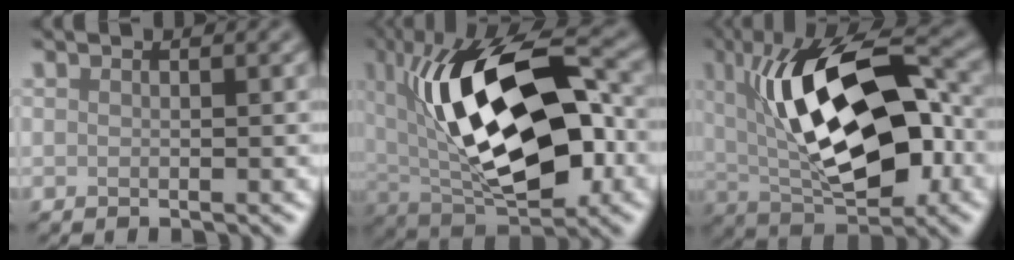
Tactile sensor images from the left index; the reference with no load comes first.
{"total": 14.8, "force": [1.5, 7.0, 12.9], "torque": [-0.221, 0.008, 0.023]}
{"total": 13.4, "force": [1.3, 5.9, 12.0], "torque": [-0.189, 0.011, 0.015]}